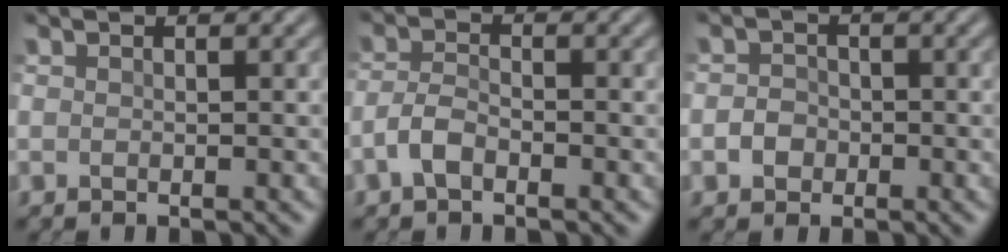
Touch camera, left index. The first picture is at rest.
{"total": 1.8, "force": [-1.1, 0.7, 1.2], "torque": [-0.028, 0.008, -0.029]}
{"total": 1.5, "force": [-0.3, 1.4, 0.5], "torque": [0.002, 0.005, -0.015]}